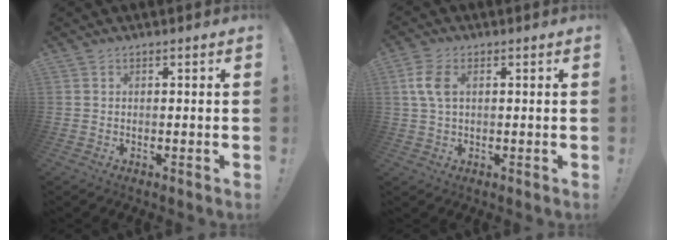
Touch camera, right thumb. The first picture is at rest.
{"total": 6.5, "force": [1.5, 4.0, 5.0], "torque": [-0.104, 0.006, 0.029]}